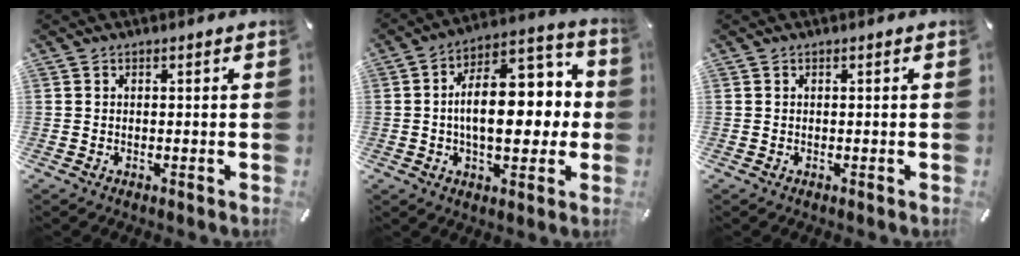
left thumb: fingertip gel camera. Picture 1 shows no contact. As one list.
[{"total": 17.2, "force": [0.3, 9.9, 14.1], "torque": [-0.208, -0.004, 0.004]}, {"total": 0.0}]